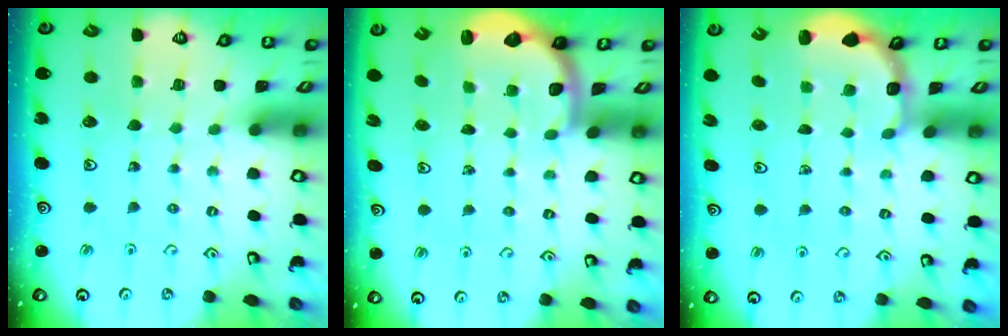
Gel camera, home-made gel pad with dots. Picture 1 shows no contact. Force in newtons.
{"total": 2.4, "press": 2.1, "slide": 1.3}
{"total": 3.0, "press": 2.3, "slide": 1.8}